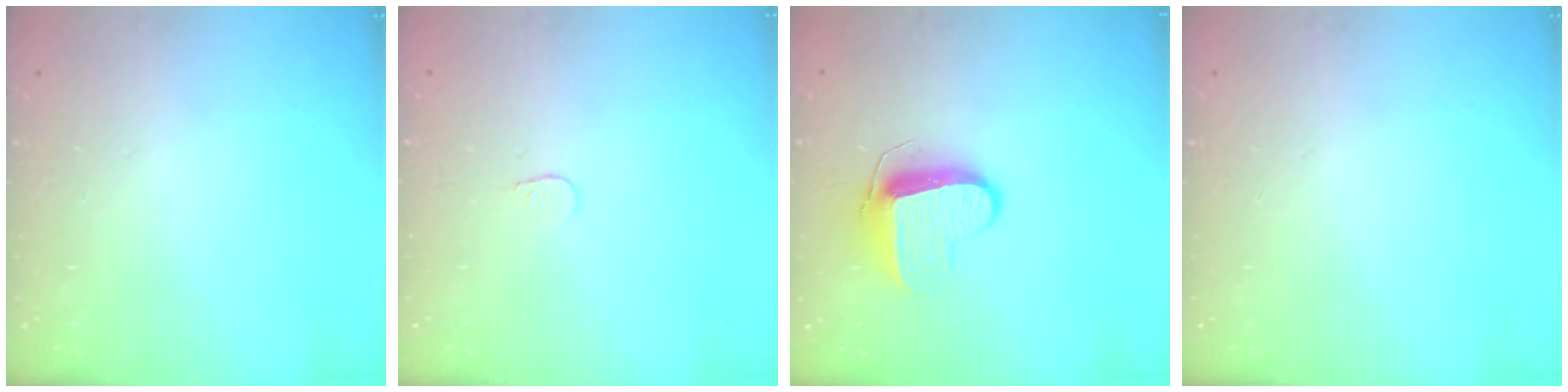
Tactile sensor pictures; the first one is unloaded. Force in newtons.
{"total": 3.2, "press": 3.2, "slide": 0.3}
{"total": 9.0, "press": 9.0, "slide": 0.5}
{"total": 0.0}